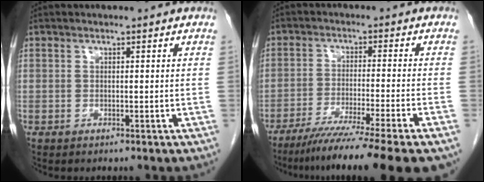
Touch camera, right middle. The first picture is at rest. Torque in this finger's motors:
{"motor_torque": [1.20, -0.94, 0.32, 0.14]}